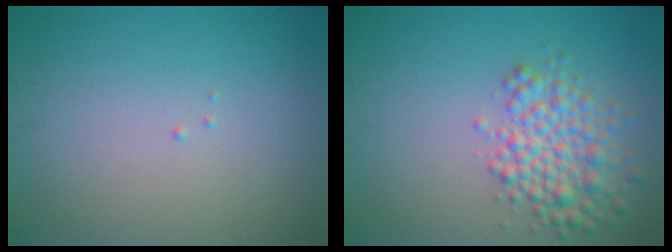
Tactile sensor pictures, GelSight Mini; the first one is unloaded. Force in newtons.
{"total": 4.5, "press": 4.5, "slide": 0.2}